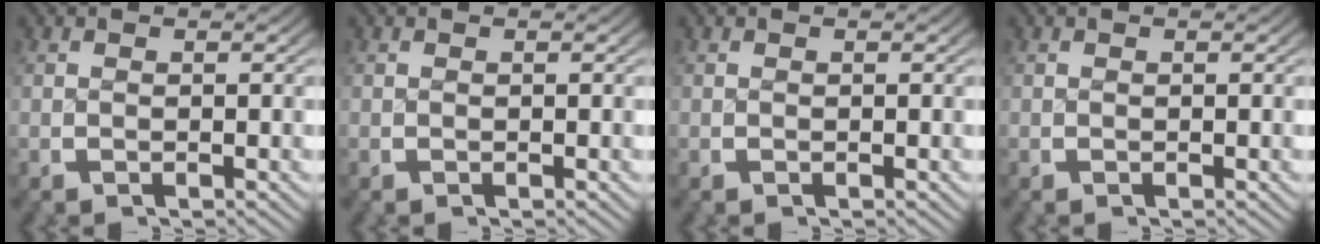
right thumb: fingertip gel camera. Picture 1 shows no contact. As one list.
[{"total": 0.0}, {"total": 0.0}, {"total": 0.0}]